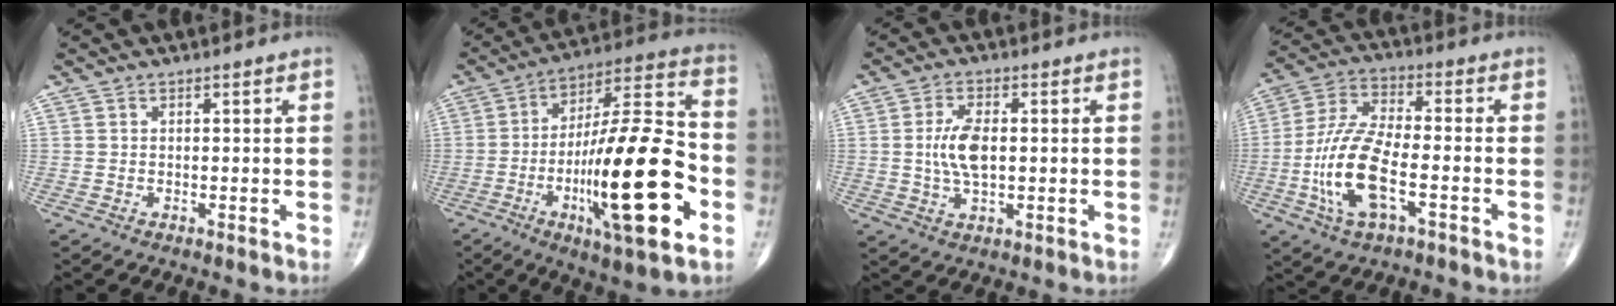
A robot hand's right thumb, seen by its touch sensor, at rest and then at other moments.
{"total": 26.3, "force": [-7.5, 6.3, 24.4], "torque": [-0.407, 0.023, -0.114]}
{"total": 7.0, "force": [0.2, 3.3, 6.2], "torque": [-0.123, 0.000, 0.003]}
{"total": 14.5, "force": [-4.3, 5.6, 12.7], "torque": [-0.270, 0.025, -0.082]}